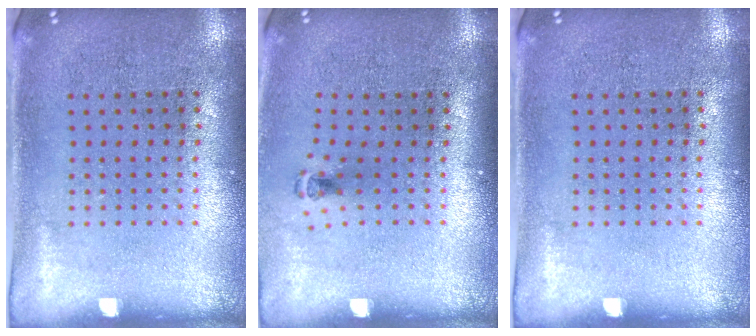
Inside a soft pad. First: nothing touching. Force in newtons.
{"total": 0.6, "press": 0.4, "slide": 0.5}
{"total": 0.0}